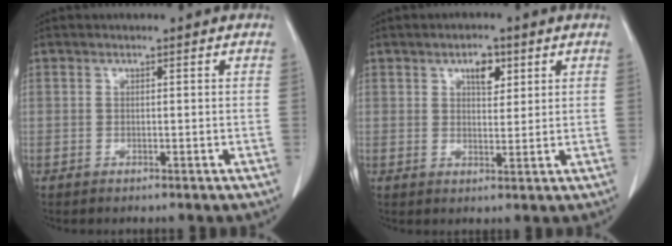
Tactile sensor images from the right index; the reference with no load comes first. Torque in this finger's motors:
{"motor_torque": [0.35, 0.35, 0.06, 0.04]}